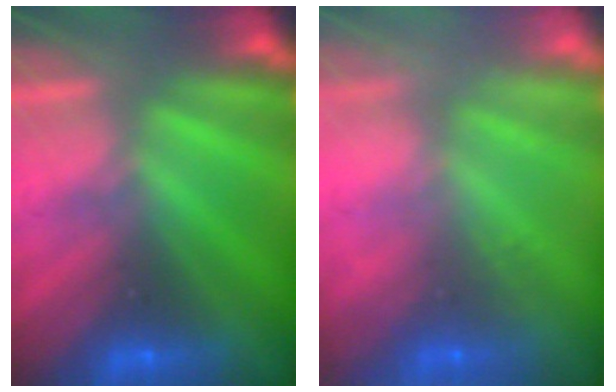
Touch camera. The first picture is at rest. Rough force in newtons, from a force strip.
{"total": 7.4}